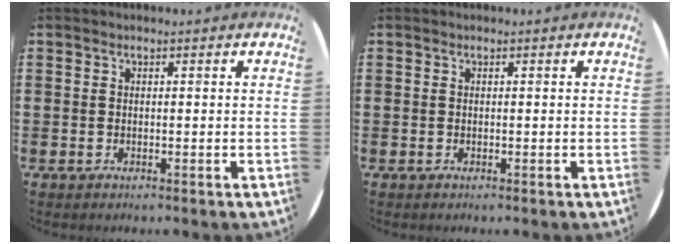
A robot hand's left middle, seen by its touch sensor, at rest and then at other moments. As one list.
[{"total": 0.0}]